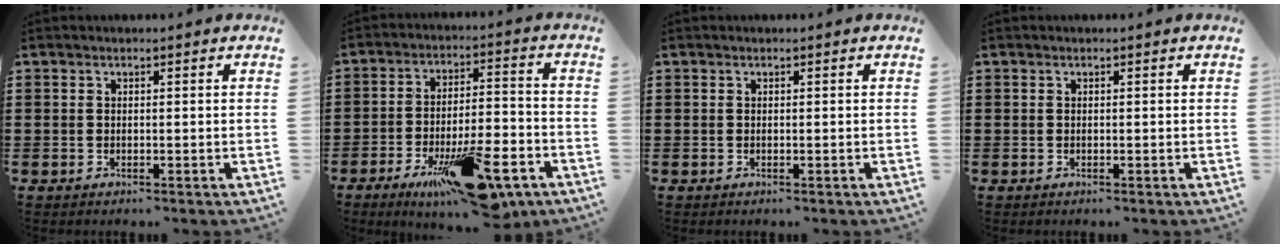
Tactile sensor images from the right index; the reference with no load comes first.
{"total": 17.0, "force": [-9.2, 5.0, 13.5], "torque": [-0.208, 0.034, -0.139]}
{"total": 0.0}
{"total": 0.0}